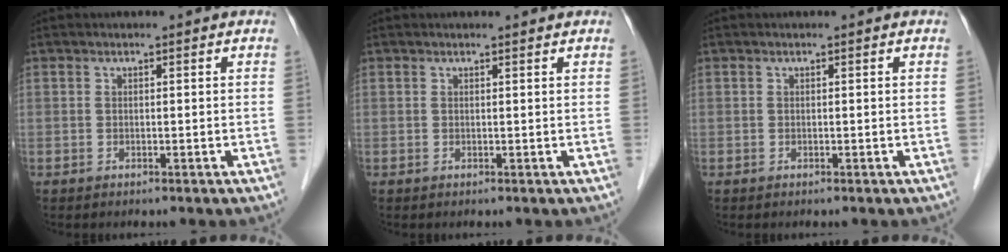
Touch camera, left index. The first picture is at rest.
{"total": 1.0, "force": [1.0, -0.1, 0.1], "torque": [-0.011, -0.002, 0.011]}
{"total": 0.0}